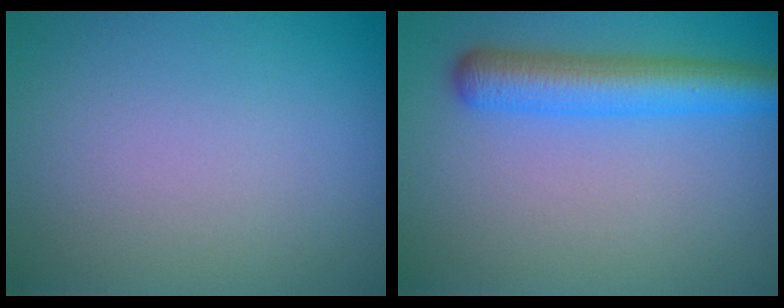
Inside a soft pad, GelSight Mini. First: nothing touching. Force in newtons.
{"total": 5.3, "press": 5.3, "slide": 0.2}